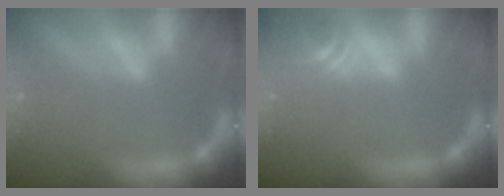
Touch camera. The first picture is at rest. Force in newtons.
{"total": 3.5}